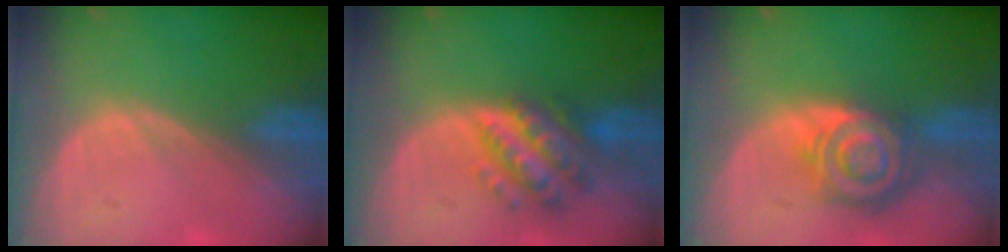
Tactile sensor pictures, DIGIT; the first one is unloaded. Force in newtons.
{"total": 7.4, "press": 7.4, "slide": 0.5}
{"total": 8.5, "press": 7.4, "slide": 4.3}